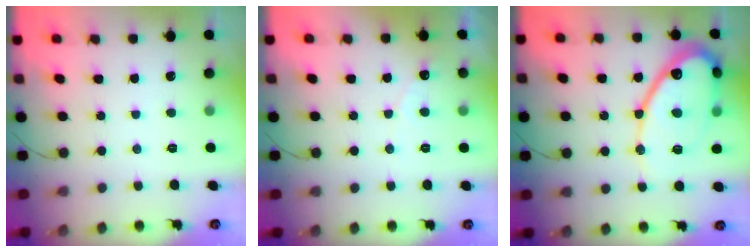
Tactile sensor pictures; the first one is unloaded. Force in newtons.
{"total": 2.7, "press": 2.7, "slide": 0.1}
{"total": 16.3, "press": 16.1, "slide": 2.0}